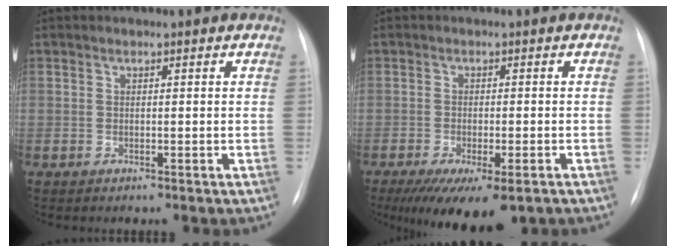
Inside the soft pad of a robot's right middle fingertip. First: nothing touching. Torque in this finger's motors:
{"motor_torque": [1.16, -0.98, 0.39, 0.16]}